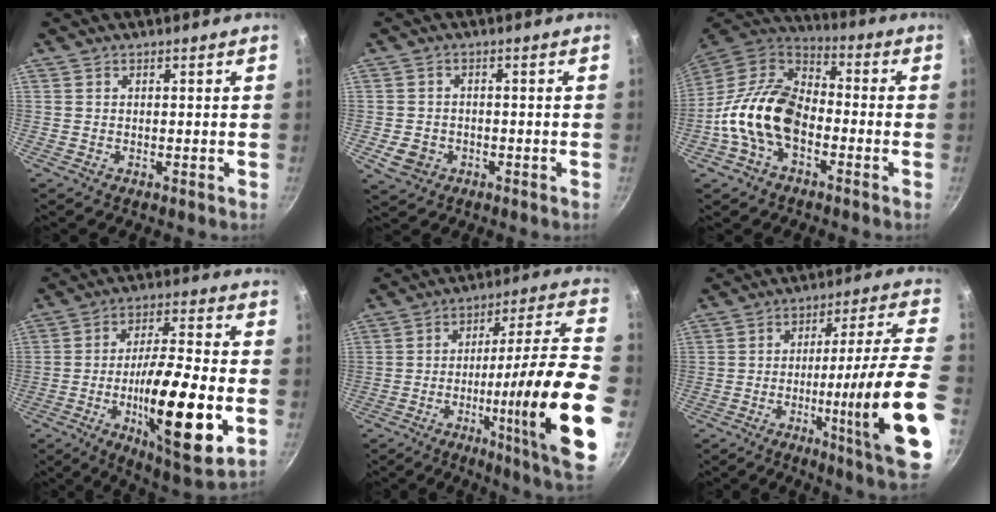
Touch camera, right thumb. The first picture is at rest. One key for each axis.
{"total": 4.4, "fx": -1.5, "fy": 3.7, "fz": 2.0, "tx": -0.035, "ty": 0.015, "tz": -0.018}
{"total": 16.4, "fx": -4.1, "fy": 10.6, "fz": 11.9, "tx": -0.187, "ty": 0.039, "tz": -0.096}
{"total": 21.6, "fx": -5.5, "fy": 5.6, "fz": 20.2, "tx": -0.323, "ty": 0.016, "tz": -0.088}
{"total": 26.9, "fx": -7.4, "fy": 3.9, "fz": 25.6, "tx": -0.346, "ty": 0.025, "tz": -0.111}
{"total": 22.7, "fx": -6.1, "fy": 2.3, "fz": 21.8, "tx": -0.300, "ty": 0.024, "tz": -0.089}